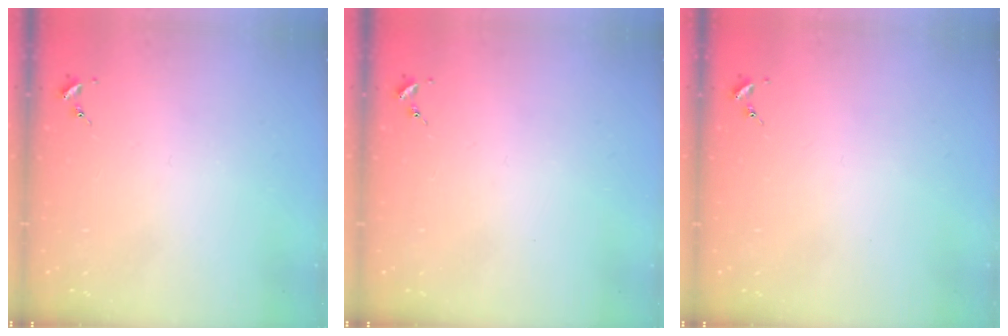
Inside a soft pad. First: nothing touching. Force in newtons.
{"total": 0.0}
{"total": 0.0}